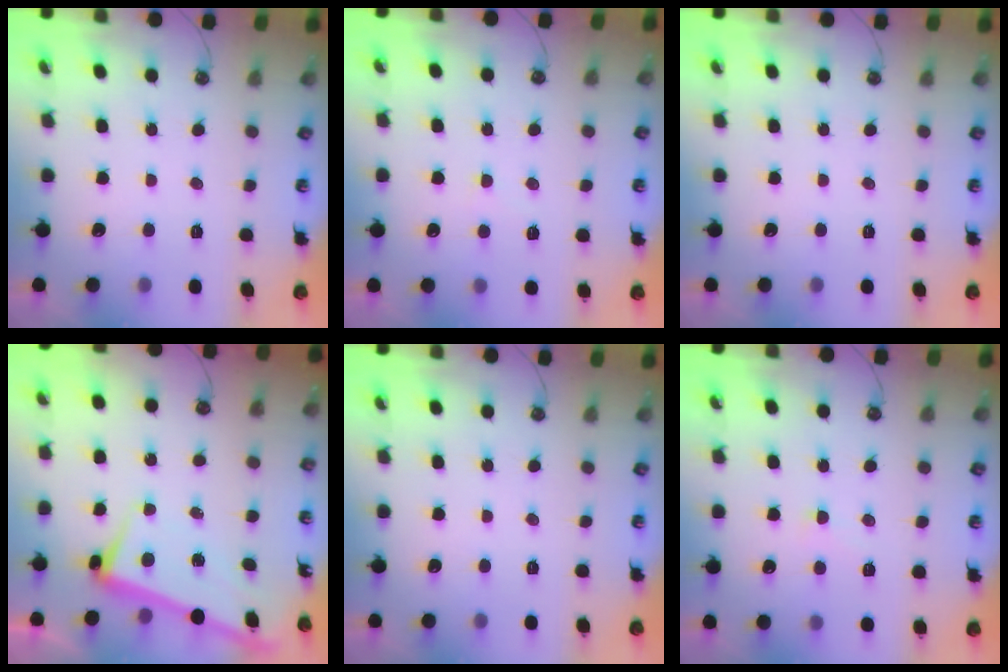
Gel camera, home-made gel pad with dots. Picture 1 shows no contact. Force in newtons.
{"total": 5.9, "press": 5.9, "slide": 0.4}
{"total": 0.0}
{"total": 2.3, "press": 2.2, "slide": 0.7}
{"total": 0.0}
{"total": 3.4, "press": 3.4, "slide": 0.5}